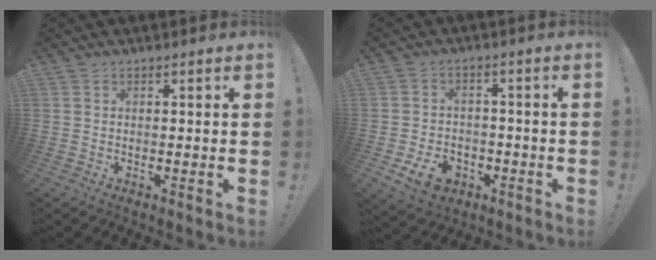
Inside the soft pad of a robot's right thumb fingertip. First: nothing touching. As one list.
[{"total": 8.8, "force": [-4.3, 6.2, 4.6], "torque": [-0.072, 0.031, -0.070]}]